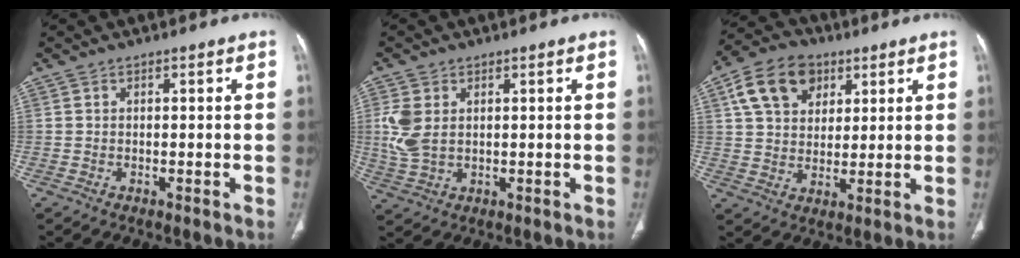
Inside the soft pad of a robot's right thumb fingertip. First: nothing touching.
{"total": 6.2, "force": [1.3, 4.2, 4.5], "torque": [-0.107, 0.000, 0.033]}
{"total": 12.5, "force": [5.3, 9.0, 6.9], "torque": [-0.102, -0.006, 0.091]}